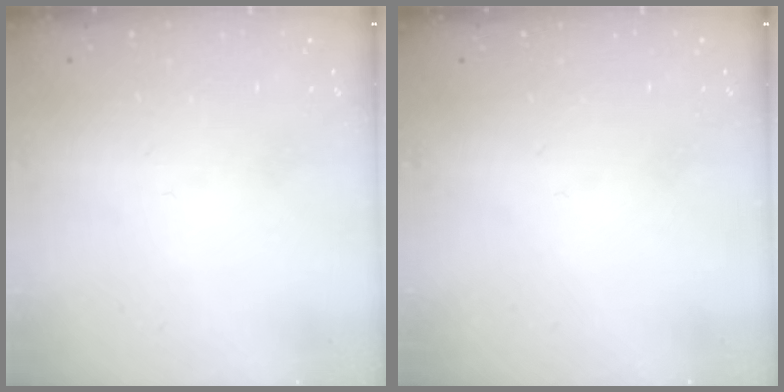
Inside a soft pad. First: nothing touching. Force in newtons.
{"total": 0.0}